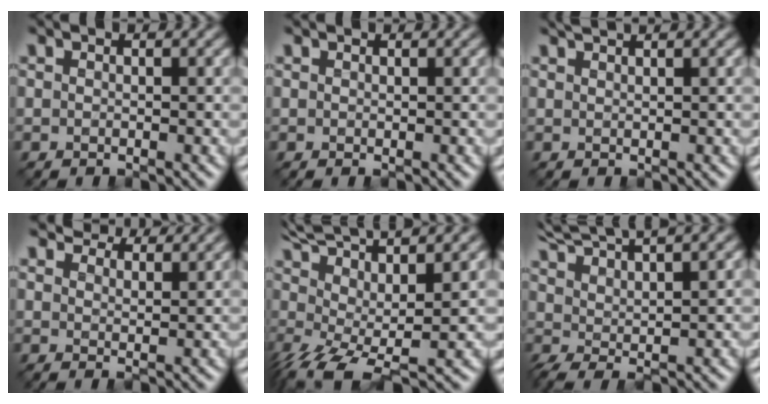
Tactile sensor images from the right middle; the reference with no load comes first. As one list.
[{"total": 0.6, "force": [0.5, 0.0, 0.3], "torque": [-0.007, 0.000, 0.006]}, {"total": 1.6, "force": [1.3, 0.3, 0.8], "torque": [-0.003, 0.002, 0.015]}, {"total": 4.9, "force": [4.5, 1.1, 1.4], "torque": [-0.036, 0.004, 0.060]}, {"total": 10.9, "force": [3.9, 3.4, 9.6], "torque": [-0.183, 0.010, 0.083]}, {"total": 7.5, "force": [5.5, 1.6, 4.8], "torque": [-0.091, 0.020, 0.096]}]